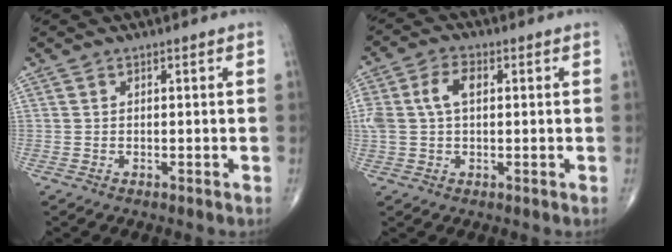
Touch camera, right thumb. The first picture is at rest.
{"total": 6.8, "force": [1.3, 4.0, 5.4], "torque": [-0.127, 0.021, 0.026]}